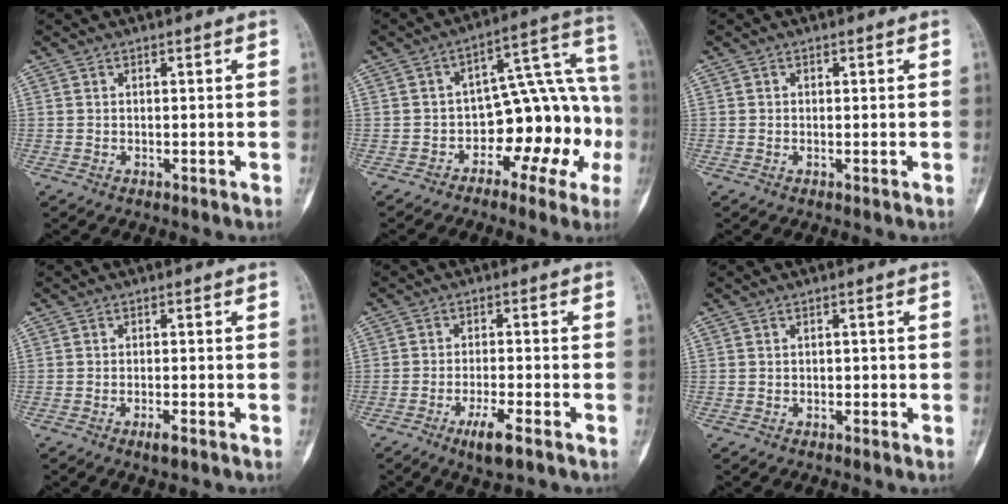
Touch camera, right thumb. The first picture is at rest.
{"total": 15.3, "force": [-4.7, 8.9, 11.6], "torque": [-0.093, 0.078, -0.061]}
{"total": 0.0}
{"total": 2.1, "force": [-1.3, 0.5, 1.6], "torque": [-0.030, 0.000, -0.024]}
{"total": 5.4, "force": [-3.2, 1.1, 4.3], "torque": [-0.085, 0.006, -0.054]}
{"total": 0.9, "force": [-0.2, 0.7, 0.4], "torque": [-0.004, 0.003, -0.003]}